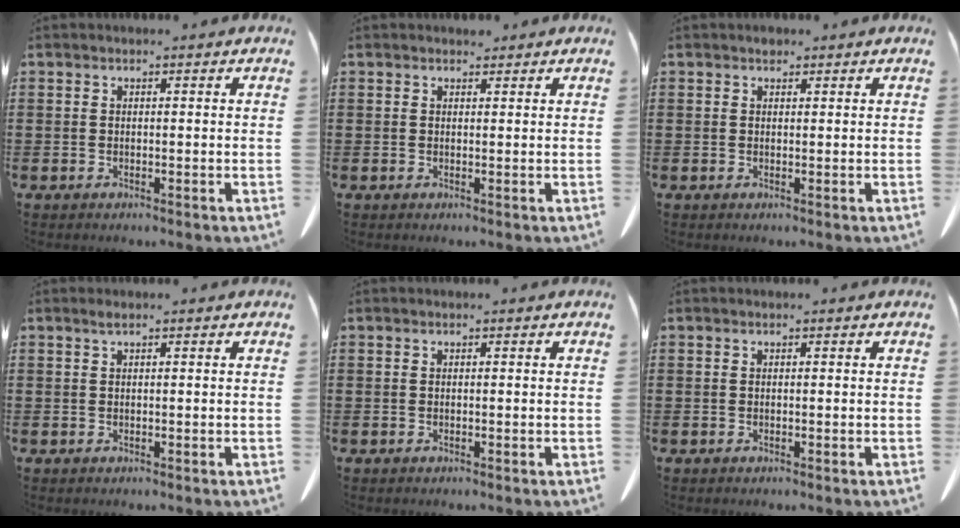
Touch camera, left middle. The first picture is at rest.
{"total": 1.0, "force": [0.9, 0.4, 0.2], "torque": [0.003, -0.002, 0.017]}
{"total": 0.9, "force": [0.7, 0.5, 0.2], "torque": [0.002, 0.000, 0.011]}
{"total": 0.8, "force": [0.4, 0.0, 0.7], "torque": [-0.014, 0.000, 0.008]}
{"total": 0.0}
{"total": 0.0}